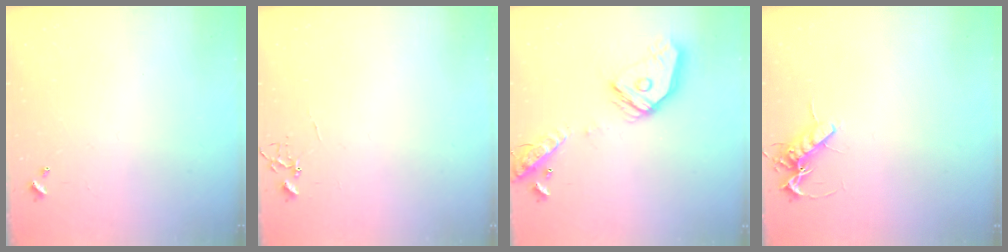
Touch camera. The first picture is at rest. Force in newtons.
{"total": 4.3, "press": 4.3, "slide": 0.3}
{"total": 17.2, "press": 17.0, "slide": 2.2}
{"total": 9.3, "press": 9.2, "slide": 1.3}